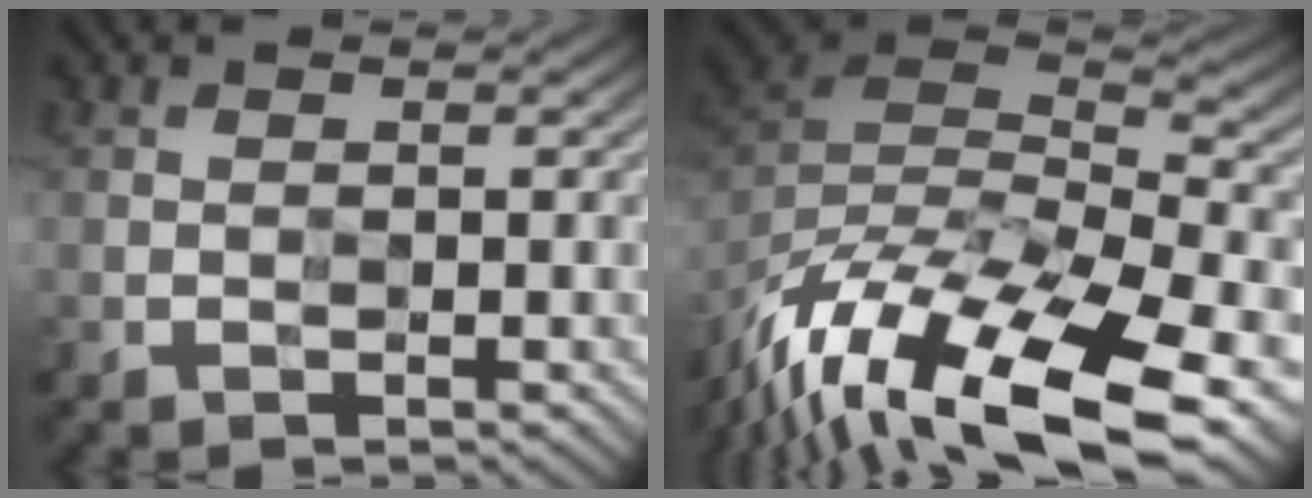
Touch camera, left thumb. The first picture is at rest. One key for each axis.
{"total": 17.9, "fx": -14.0, "fy": 5.2, "fz": 9.9, "tx": -0.188, "ty": -0.016, "tz": -0.209}